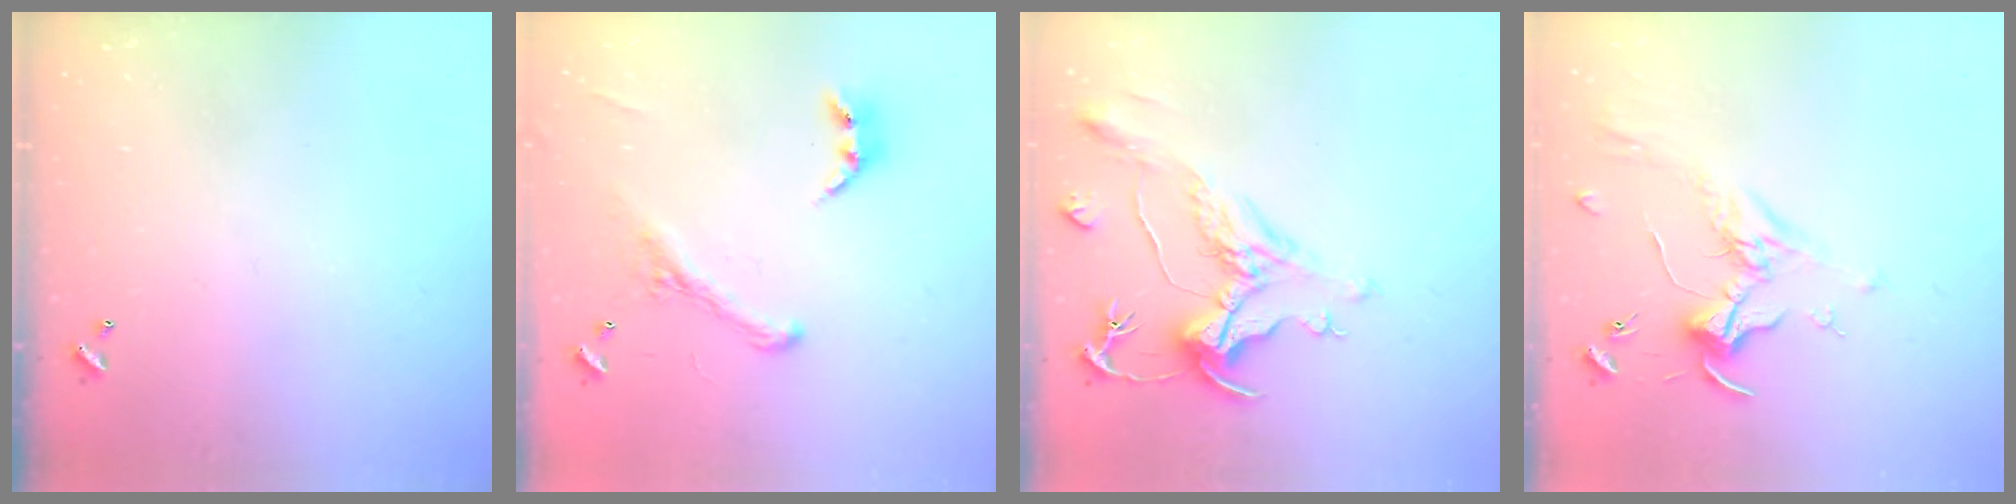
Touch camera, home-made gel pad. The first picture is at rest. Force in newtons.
{"total": 2.9, "press": 2.7, "slide": 1.2}
{"total": 1.6, "press": 0.1, "slide": 1.6}
{"total": 1.7, "press": 1.5, "slide": 0.8}